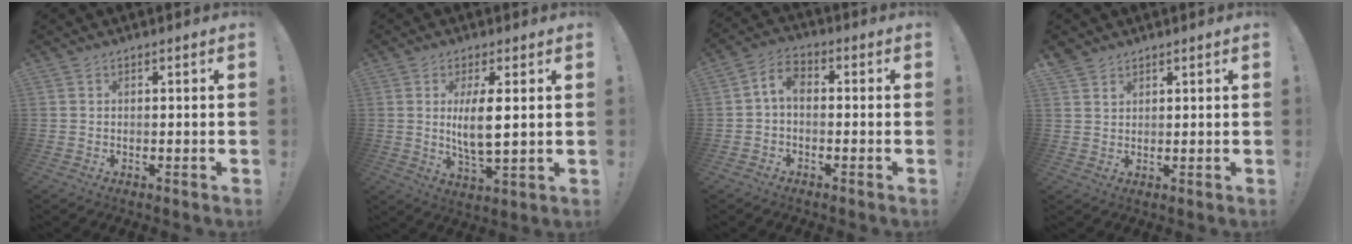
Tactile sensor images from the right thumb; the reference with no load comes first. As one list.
[{"total": 8.4, "force": [1.5, 2.2, 8.0], "torque": [-0.162, -0.014, 0.022]}, {"total": 5.2, "force": [-0.7, 2.9, 4.3], "torque": [-0.093, 0.006, -0.013]}, {"total": 3.0, "force": [2.4, 1.8, 0.3], "torque": [0.002, -0.016, 0.042]}]